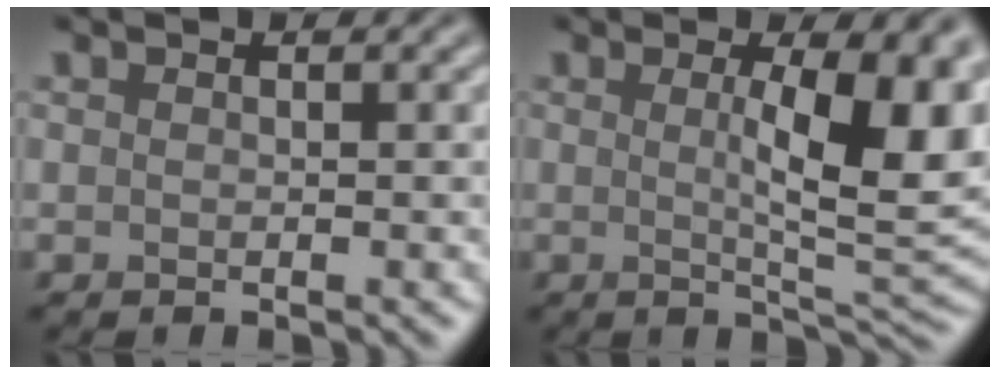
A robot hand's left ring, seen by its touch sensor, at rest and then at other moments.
{"total": 9.4, "force": [1.1, 2.6, 9.0], "torque": [-0.114, -0.004, 0.018]}